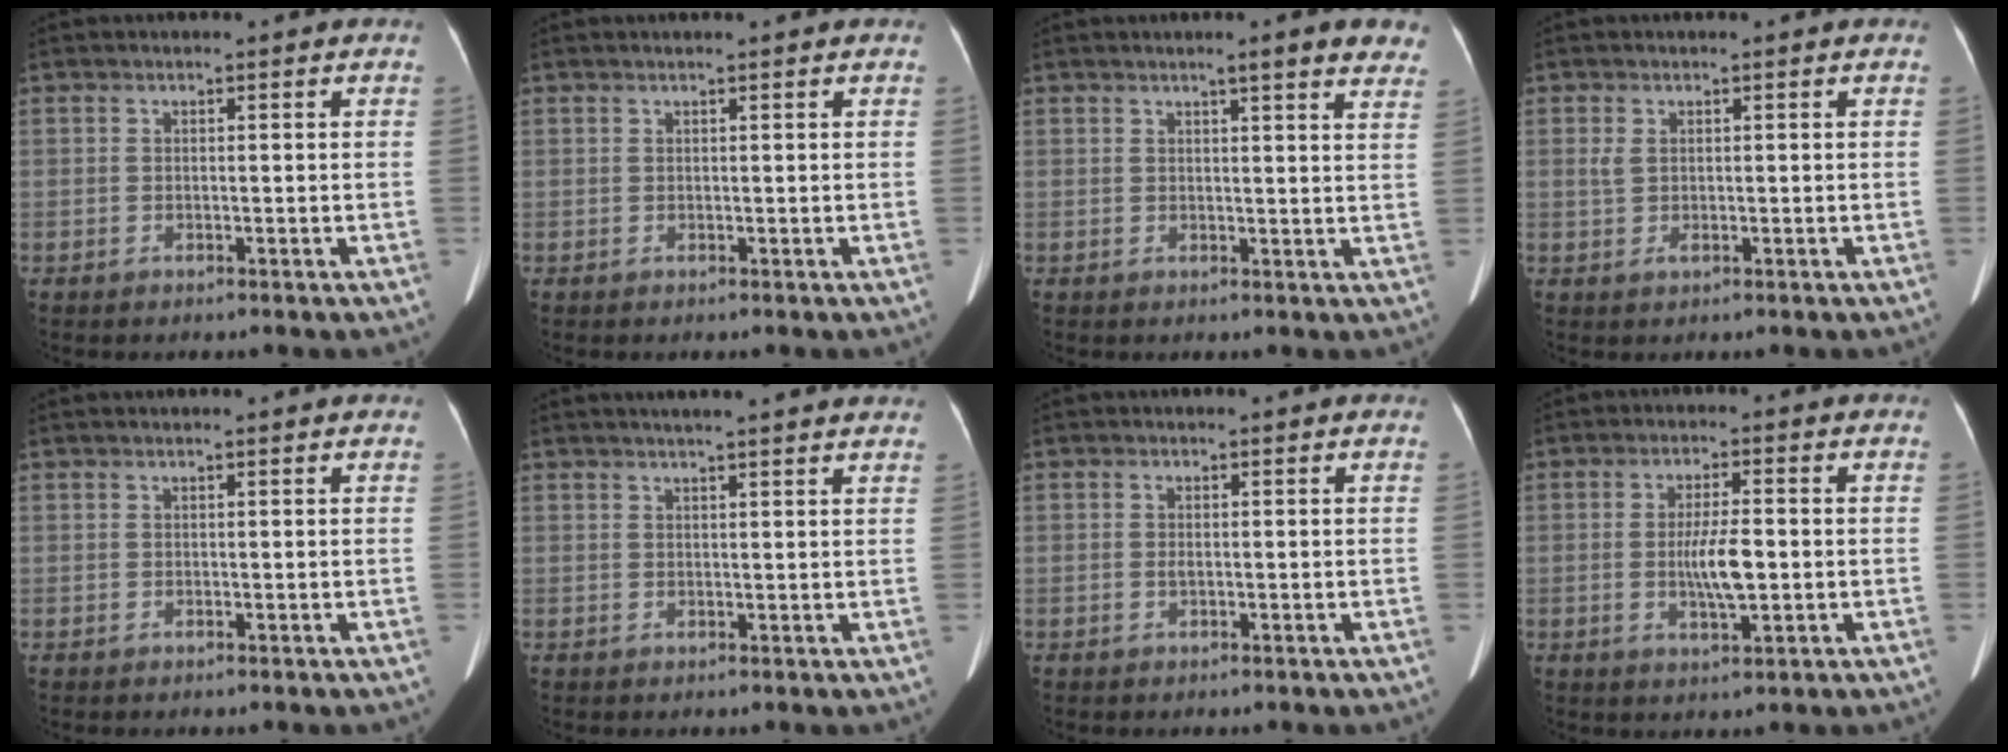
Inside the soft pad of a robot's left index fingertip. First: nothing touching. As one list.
[{"total": 1.2, "force": [1.1, 0.0, 0.6], "torque": [-0.009, 0.017, 0.016]}, {"total": 7.4, "force": [5.9, 0.7, 4.5], "torque": [-0.039, 0.002, 0.055]}, {"total": 1.7, "force": [0.2, 1.0, 1.3], "torque": [-0.033, -0.003, 0.010]}, {"total": 0.6, "force": [0.6, 0.0, 0.2], "torque": [-0.009, 0.005, 0.008]}, {"total": 9.9, "force": [8.8, 0.6, 4.5], "torque": [-0.057, 0.020, 0.092]}, {"total": 0.8, "force": [0.0, 0.4, 0.6], "torque": [-0.016, 0.001, 0.005]}, {"total": 5.8, "force": [-0.6, 1.1, 5.7], "torque": [-0.111, -0.003, -0.008]}]